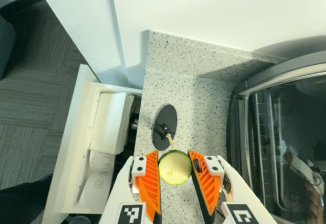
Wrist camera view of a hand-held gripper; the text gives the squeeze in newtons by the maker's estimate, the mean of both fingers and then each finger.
{"total": 10.0, "left": 10.0, "right": 9.9}